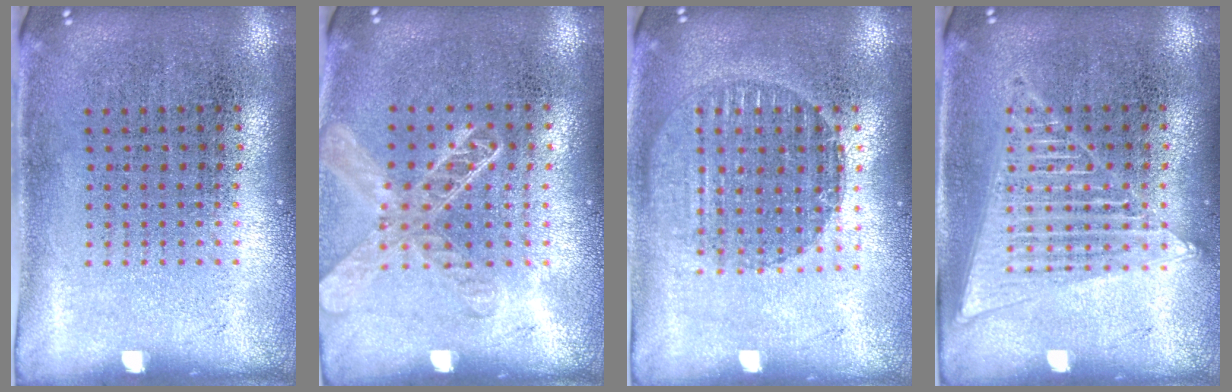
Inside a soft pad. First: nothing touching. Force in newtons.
{"total": 1.4, "press": 1.3, "slide": 0.5}
{"total": 1.6, "press": 1.5, "slide": 0.7}
{"total": 1.5, "press": 1.5, "slide": 0.1}